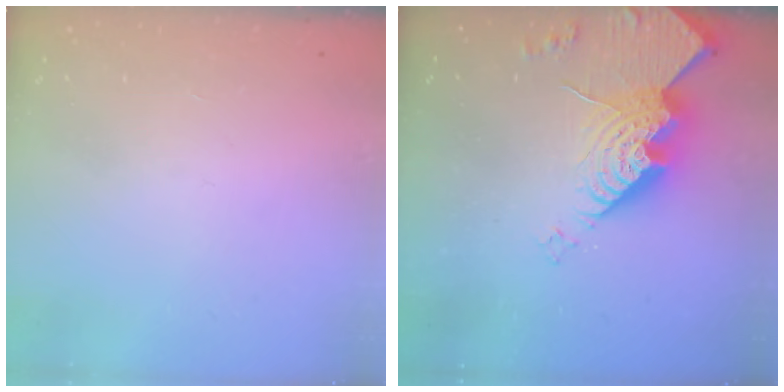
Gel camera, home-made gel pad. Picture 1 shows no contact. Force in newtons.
{"total": 17.7, "press": 17.6, "slide": 1.5}